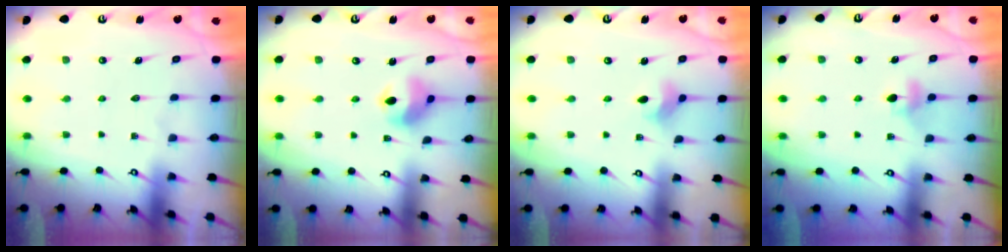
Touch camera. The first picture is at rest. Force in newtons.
{"total": 9.0, "press": 9.0, "slide": 1.0}
{"total": 2.9, "press": 2.9, "slide": 0.7}
{"total": 4.0, "press": 3.9, "slide": 0.8}